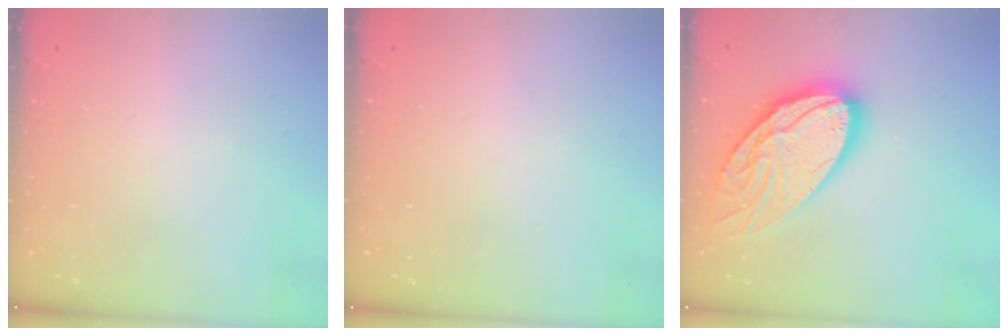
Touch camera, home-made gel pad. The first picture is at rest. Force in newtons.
{"total": 0.0}
{"total": 24.2, "press": 24.1, "slide": 2.4}